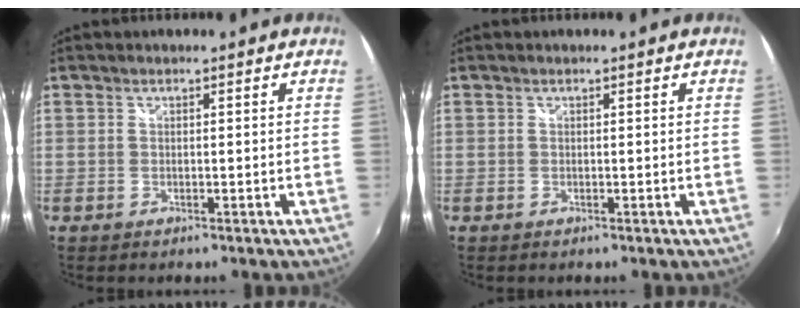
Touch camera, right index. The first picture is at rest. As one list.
[{"total": 0.0}]